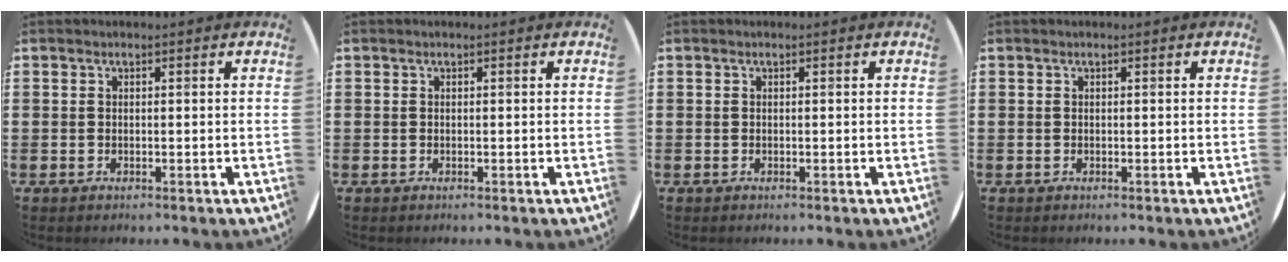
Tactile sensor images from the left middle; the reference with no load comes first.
{"total": 0.0}
{"total": 0.0}
{"total": 0.0}